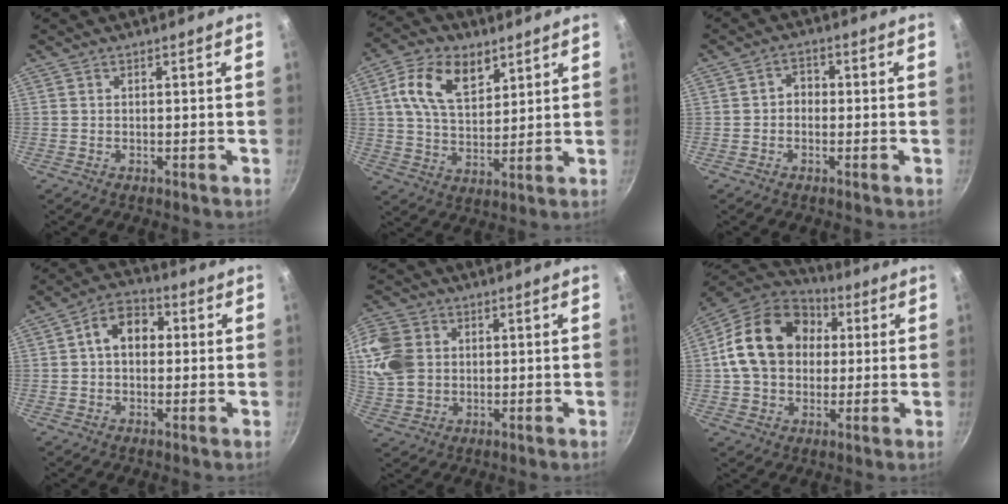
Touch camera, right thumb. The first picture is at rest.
{"total": 12.6, "force": [5.4, 7.6, 8.4], "torque": [-0.130, -0.012, 0.095]}
{"total": 3.0, "force": [-0.4, 2.4, 1.6], "torque": [-0.007, 0.012, -0.012]}
{"total": 8.8, "force": [1.2, 6.3, 6.0], "torque": [-0.060, 0.023, 0.004]}
{"total": 11.5, "force": [2.0, 9.4, 6.2], "torque": [-0.112, -0.004, 0.036]}
{"total": 19.9, "force": [3.3, 15.3, 12.3], "torque": [-0.194, 0.026, 0.047]}